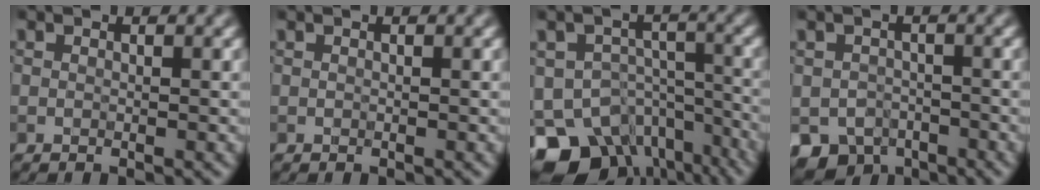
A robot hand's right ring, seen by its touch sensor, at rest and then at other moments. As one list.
[{"total": 0.0}, {"total": 11.7, "force": [-8.0, 7.0, 4.9], "torque": [-0.082, -0.015, -0.114]}, {"total": 5.3, "force": [-2.9, 3.7, 2.2], "torque": [-0.037, -0.019, -0.048]}]